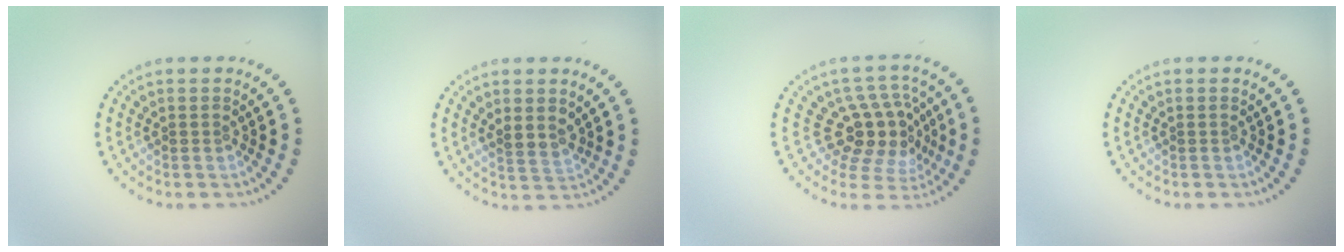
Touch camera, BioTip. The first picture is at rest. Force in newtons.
{"total": 1.4, "press": 1.1, "slide": 0.8}
{"total": 4.4, "press": 3.7, "slide": 2.4}
{"total": 0.0}